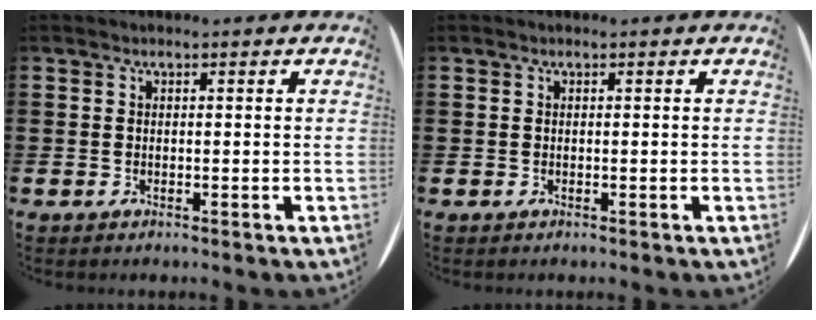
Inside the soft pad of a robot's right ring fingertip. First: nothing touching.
{"total": 0.0}